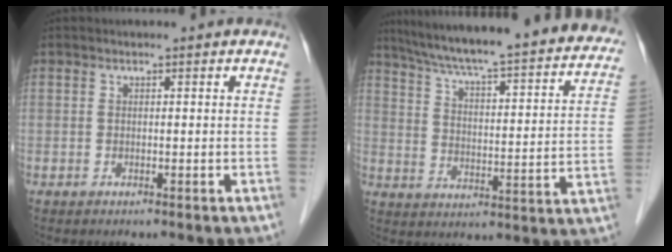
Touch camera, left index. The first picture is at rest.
{"total": 31.2, "force": [27.0, 4.1, 15.0], "torque": [-0.237, -0.039, 0.342]}